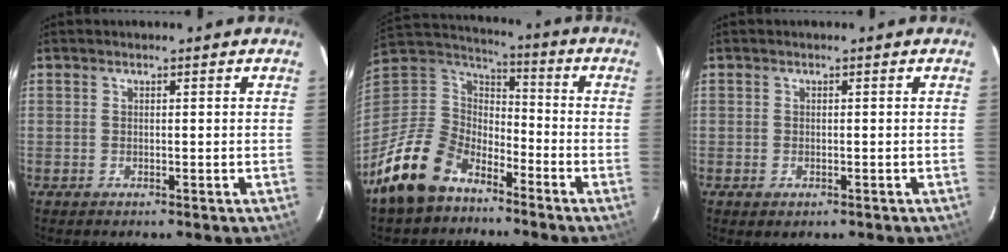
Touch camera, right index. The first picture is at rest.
{"total": 16.6, "force": [-11.5, 9.5, 7.3], "torque": [-0.185, 0.010, -0.204]}
{"total": 1.5, "force": [-0.7, 0.9, 0.9], "torque": [-0.014, -0.005, -0.010]}